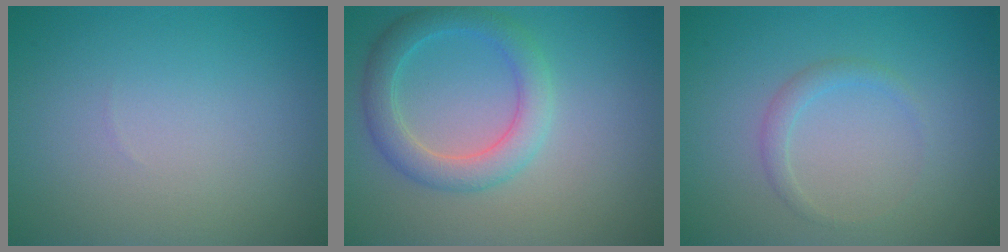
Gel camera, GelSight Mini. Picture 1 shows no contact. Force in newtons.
{"total": 3.6, "press": 3.6, "slide": 0.1}
{"total": 1.2, "press": 1.2, "slide": 0.1}